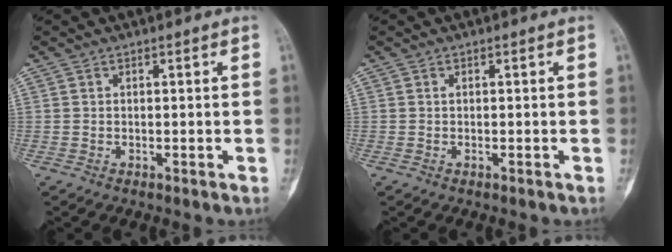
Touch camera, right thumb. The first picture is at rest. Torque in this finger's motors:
{"motor_torque": [-0.29, 0.00, 0.01, 0.20, 0.07]}